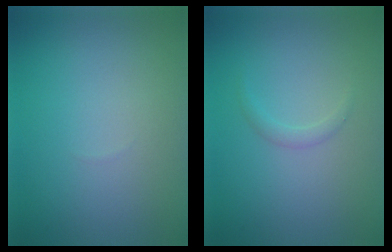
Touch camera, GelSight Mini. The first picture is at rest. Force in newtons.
{"total": 0.9, "press": 0.9, "slide": 0.0}